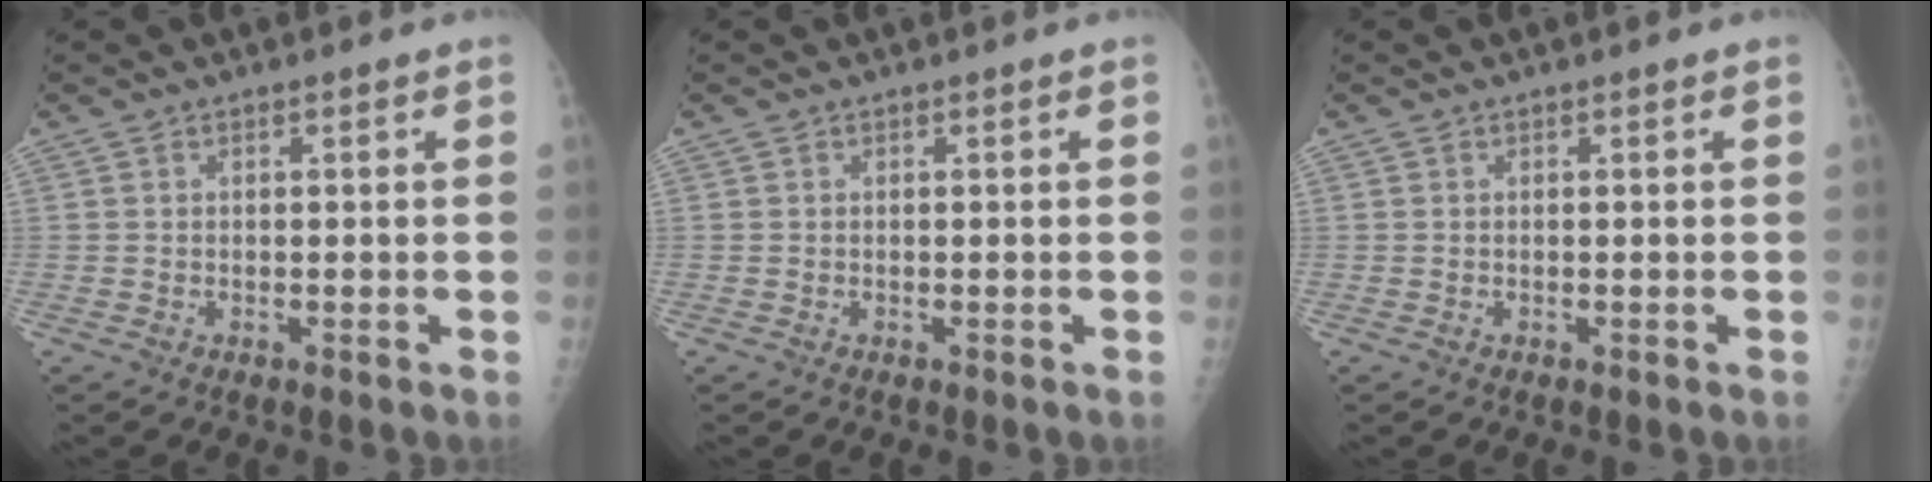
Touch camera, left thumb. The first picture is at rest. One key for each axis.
{"total": 0.0}
{"total": 0.0}